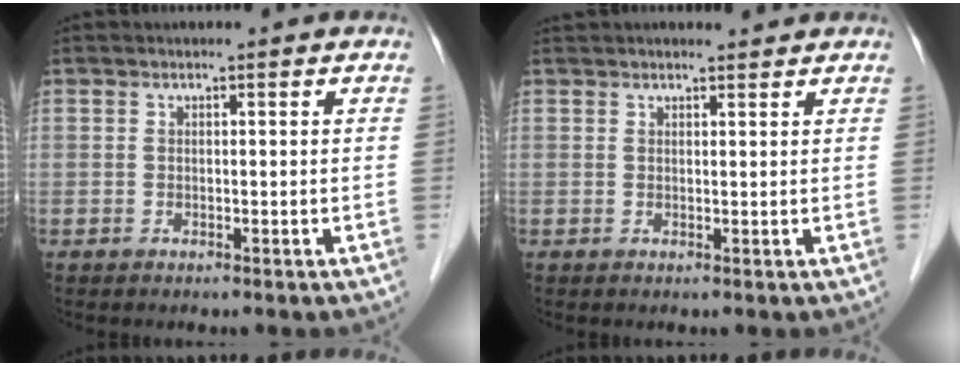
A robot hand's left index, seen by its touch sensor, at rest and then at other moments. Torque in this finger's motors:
{"motor_torque": [0.44, -0.46, 0.00, 0.00]}